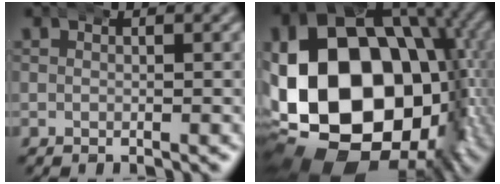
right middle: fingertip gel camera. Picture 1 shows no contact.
{"total": 31.4, "force": [-4.3, 23.0, 20.9], "torque": [-0.389, -0.096, -0.036]}